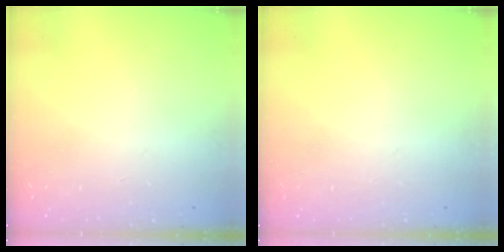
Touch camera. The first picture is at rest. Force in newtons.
{"total": 0.0}